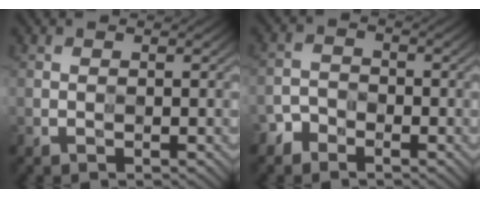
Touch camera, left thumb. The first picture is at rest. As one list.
[{"total": 3.0, "force": [-2.5, 1.6, -0.2], "torque": [0.013, -0.001, -0.056]}]